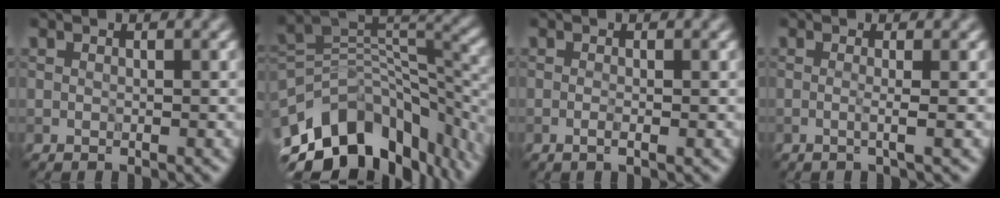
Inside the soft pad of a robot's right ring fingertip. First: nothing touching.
{"total": 12.6, "force": [-6.7, 7.9, 7.2], "torque": [-0.136, 0.003, -0.103]}
{"total": 0.9, "force": [-0.2, 0.3, 0.9], "torque": [-0.009, -0.005, -0.009]}
{"total": 1.9, "force": [0.1, 0.7, 1.8], "torque": [-0.016, -0.001, -0.020]}